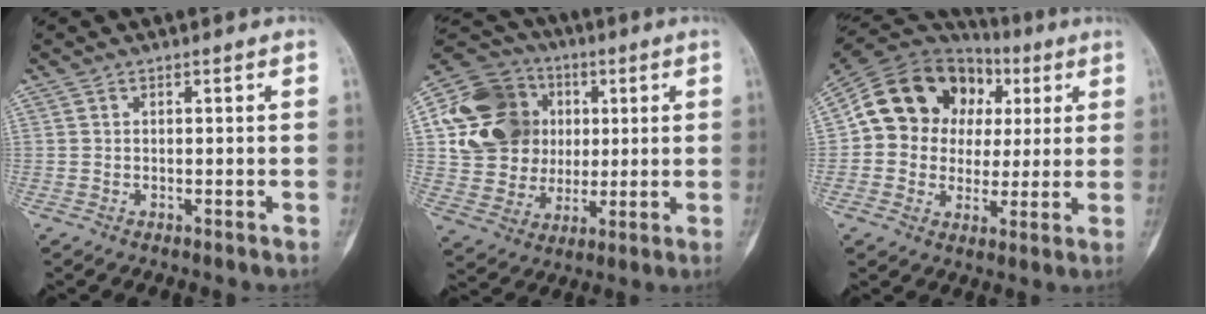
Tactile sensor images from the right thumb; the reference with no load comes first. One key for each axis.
{"total": 19.9, "fx": 3.8, "fy": 17.2, "fz": 9.3, "tx": -0.145, "ty": 0.022, "tz": 0.080}
{"total": 18.4, "fx": 3.8, "fy": 15.5, "fz": 9.2, "tx": -0.126, "ty": 0.038, "tz": 0.071}